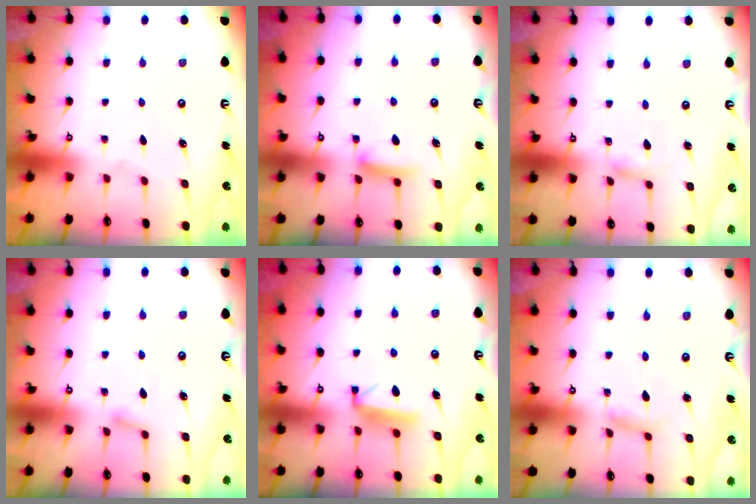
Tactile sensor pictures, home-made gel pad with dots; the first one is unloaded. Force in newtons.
{"total": 8.8, "press": 8.8, "slide": 0.5}
{"total": 2.9, "press": 2.9, "slide": 0.1}
{"total": 4.3, "press": 4.3, "slide": 0.5}
{"total": 7.9, "press": 7.9, "slide": 0.7}
{"total": 5.9, "press": 5.9, "slide": 0.5}